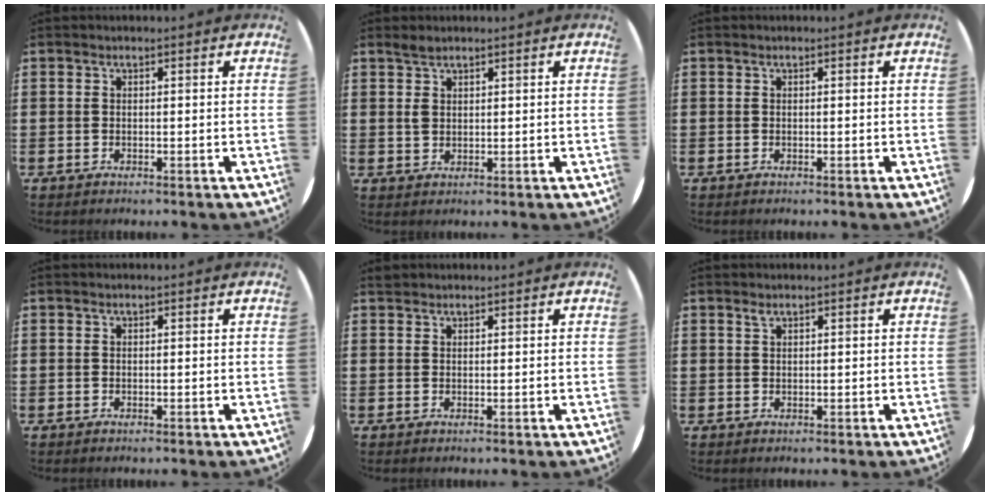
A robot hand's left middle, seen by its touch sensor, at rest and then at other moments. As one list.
[{"total": 2.3, "force": [1.5, 1.4, 1.1], "torque": [-0.016, 0.003, 0.026]}, {"total": 0.0}, {"total": 0.0}, {"total": 0.8, "force": [0.7, 0.2, -0.1], "torque": [0.002, 0.003, 0.015]}, {"total": 0.9, "force": [0.8, 0.4, 0.0], "torque": [0.006, -0.001, 0.013]}]